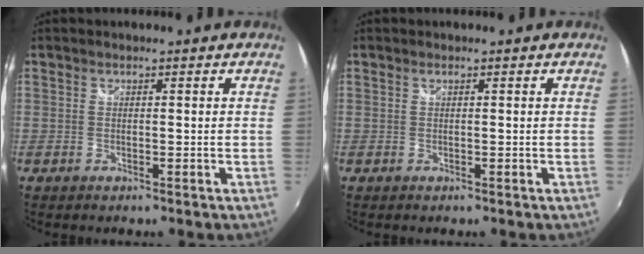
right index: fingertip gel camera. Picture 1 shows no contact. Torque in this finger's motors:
{"motor_torque": [0.14, 0.02, 0.05, 0.02]}